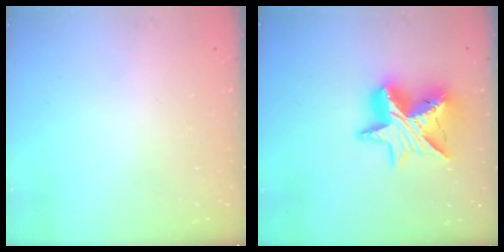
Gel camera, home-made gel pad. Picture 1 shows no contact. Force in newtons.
{"total": 15.3, "press": 15.2, "slide": 1.2}